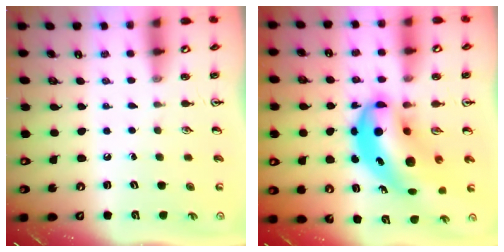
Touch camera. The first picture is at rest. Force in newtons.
{"total": 13.1, "press": 12.5, "slide": 3.9}